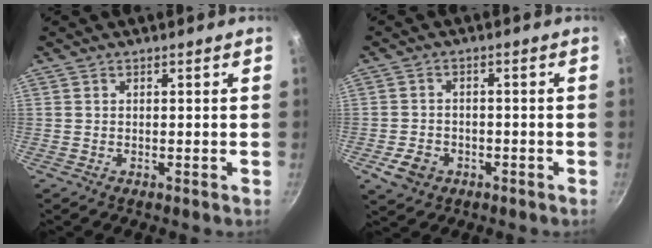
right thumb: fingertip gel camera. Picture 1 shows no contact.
{"total": 5.2, "force": [-2.3, 4.1, 2.4], "torque": [-0.041, 0.020, -0.033]}